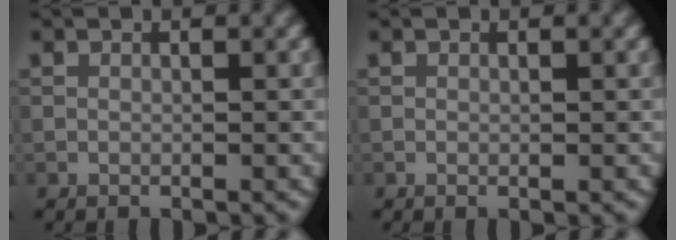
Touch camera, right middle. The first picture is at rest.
{"total": 0.0}